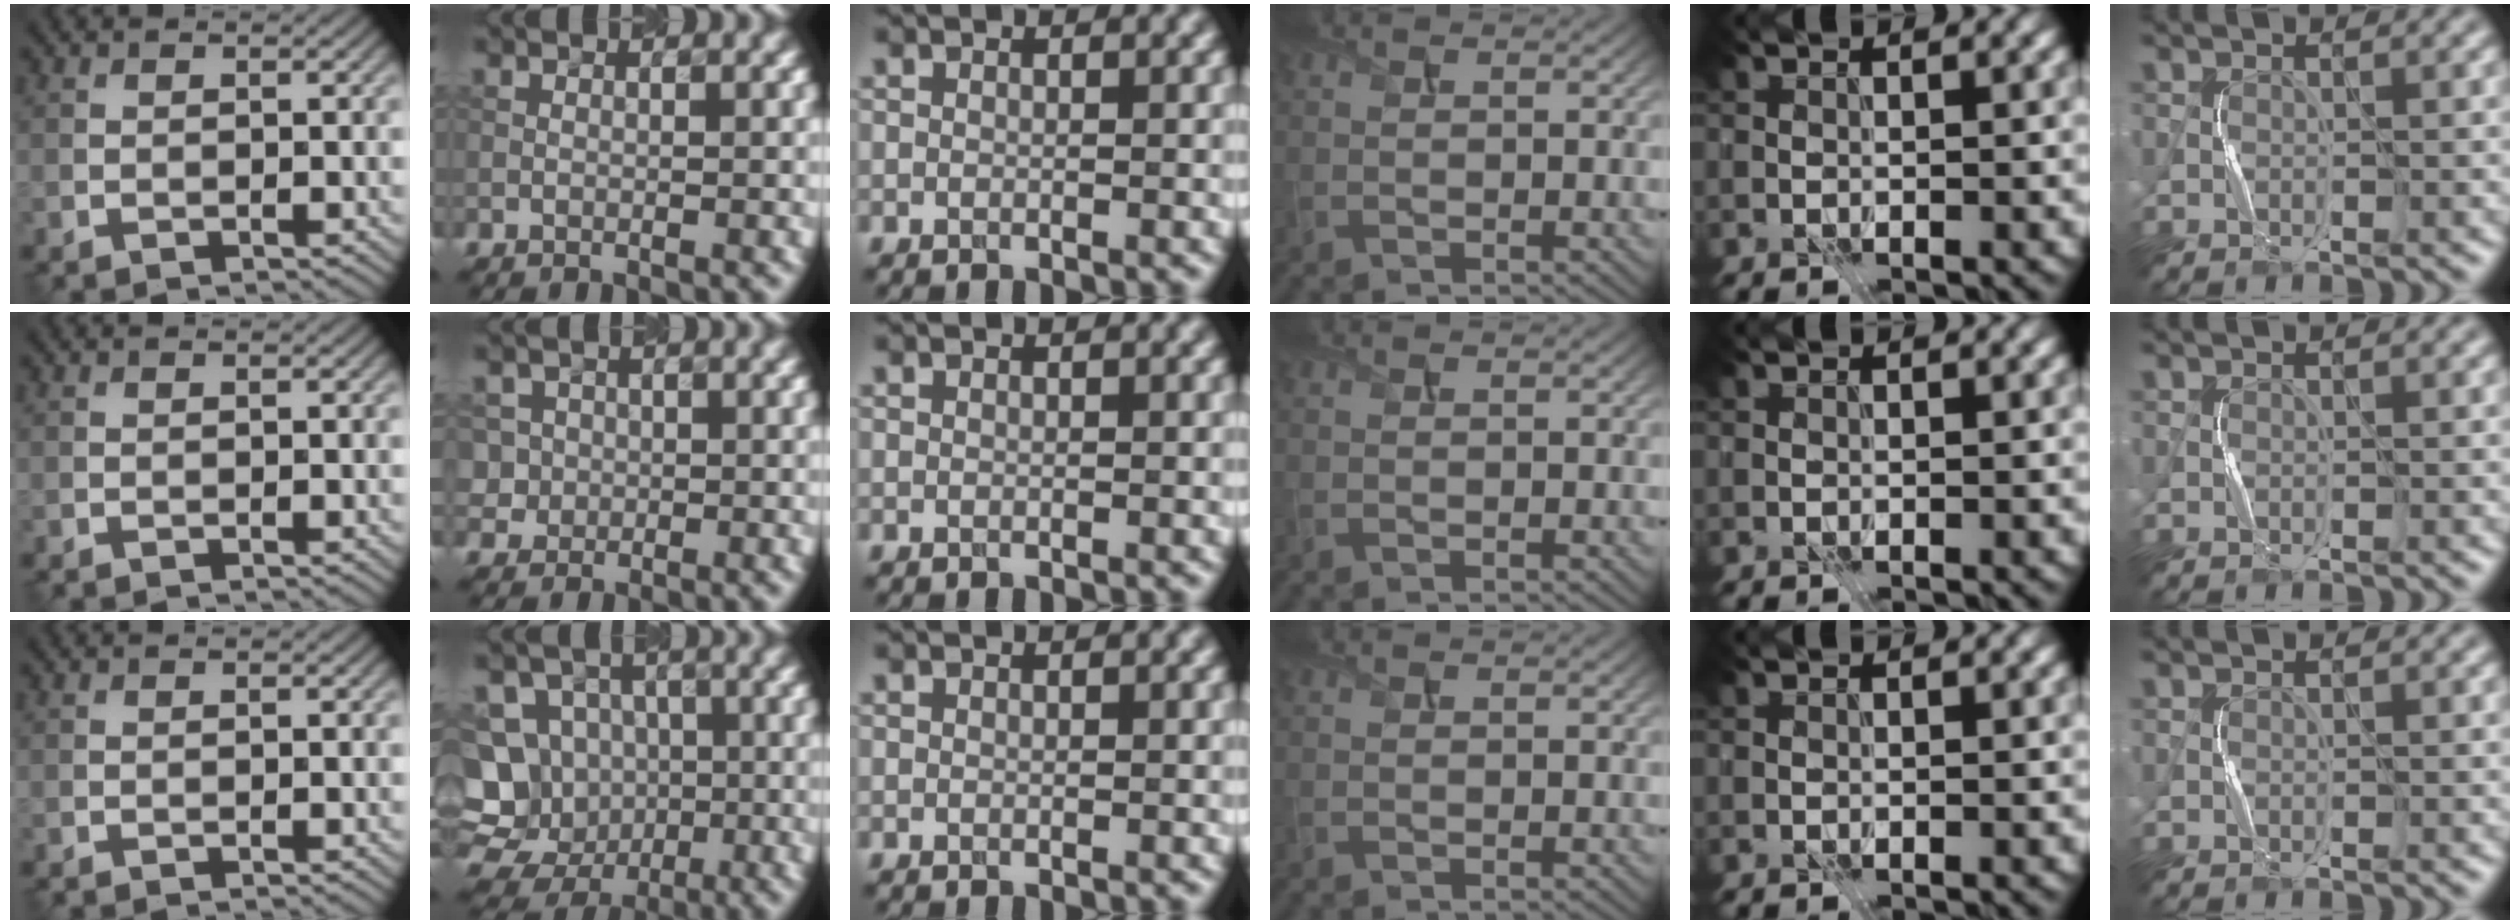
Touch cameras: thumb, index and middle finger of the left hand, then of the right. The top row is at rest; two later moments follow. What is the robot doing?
{"motion": "press", "object": "toy piano key"}